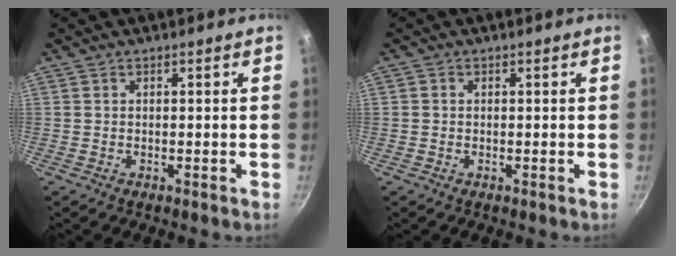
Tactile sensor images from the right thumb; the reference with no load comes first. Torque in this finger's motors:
{"motor_torque": [0.21, -0.20, -0.37, 0.18, -0.01]}